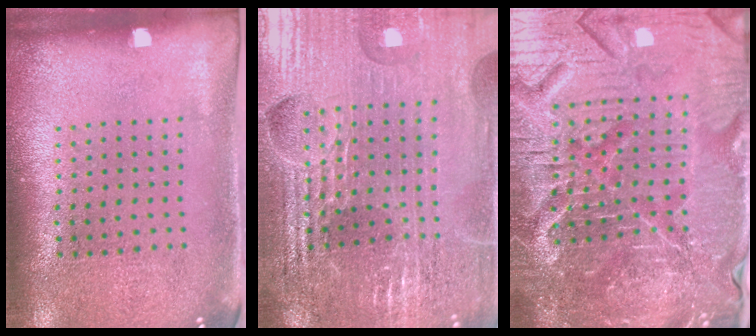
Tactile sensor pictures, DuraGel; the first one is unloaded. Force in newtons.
{"total": 4.7, "press": 4.5, "slide": 1.5}
{"total": 7.2, "press": 6.5, "slide": 3.3}